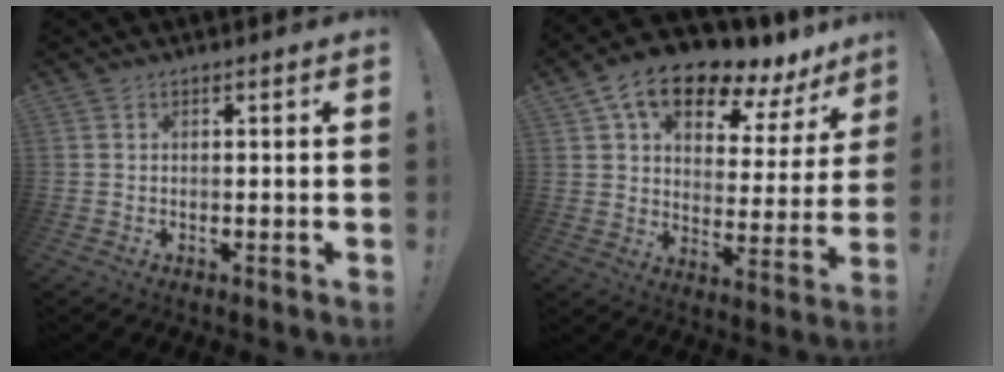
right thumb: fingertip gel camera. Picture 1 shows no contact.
{"total": 13.7, "force": [9.2, 6.7, 7.7], "torque": [-0.125, -0.062, 0.157]}